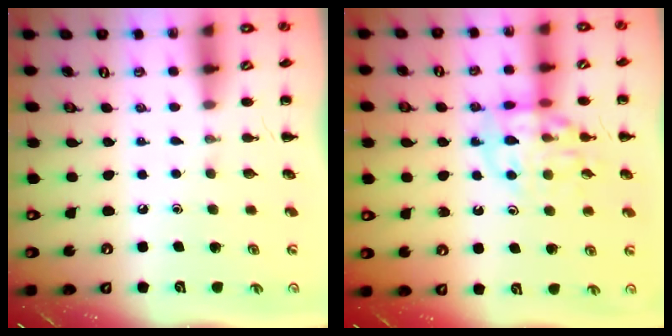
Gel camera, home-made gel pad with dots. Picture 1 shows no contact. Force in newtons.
{"total": 12.7, "press": 12.6, "slide": 1.6}